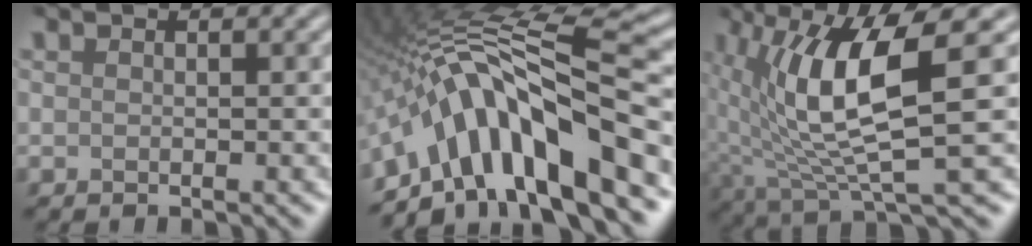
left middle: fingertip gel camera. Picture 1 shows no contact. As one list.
[{"total": 13.1, "force": [-5.1, 3.7, 11.5], "torque": [-0.188, 0.032, -0.071]}, {"total": 8.9, "force": [1.3, 2.3, 8.5], "torque": [-0.163, -0.001, 0.034]}]